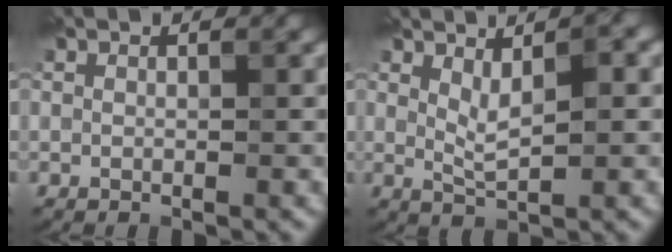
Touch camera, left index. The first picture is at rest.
{"total": 2.6, "force": [0.6, 0.7, 2.4], "torque": [-0.049, -0.001, 0.019]}